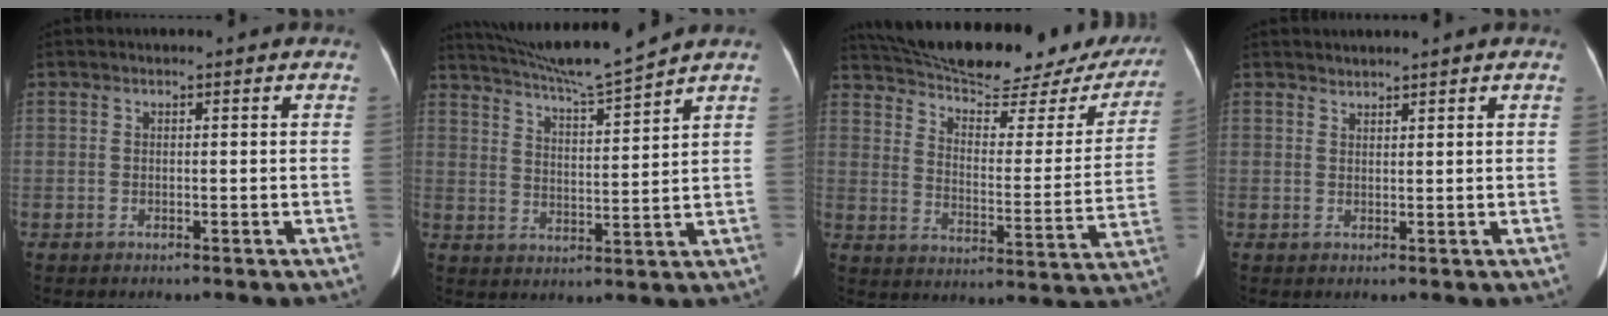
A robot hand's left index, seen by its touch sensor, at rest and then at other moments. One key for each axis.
{"total": 11.2, "fx": 10.3, "fy": -2.0, "fz": 4.0, "tx": -0.074, "ty": -0.011, "tz": 0.175}
{"total": 28.0, "fx": 24.6, "fy": 6.5, "fz": 11.6, "tx": -0.181, "ty": -0.029, "tz": 0.319}
{"total": 1.9, "fx": 1.9, "fy": 0.0, "fz": 0.3, "tx": -0.007, "ty": 0.016, "tz": 0.037}